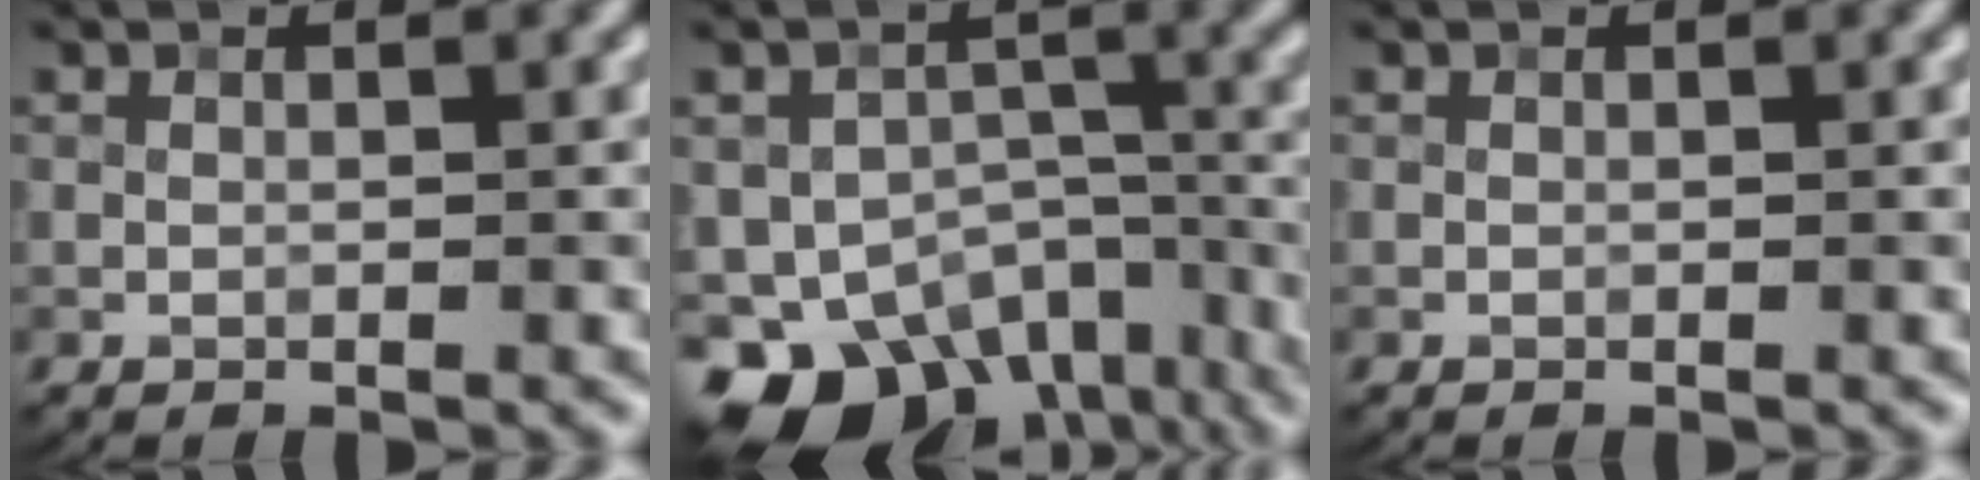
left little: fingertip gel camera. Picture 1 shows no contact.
{"total": 13.5, "force": [-9.1, 7.9, 6.1], "torque": [-0.117, -0.031, -0.121]}
{"total": 0.0}